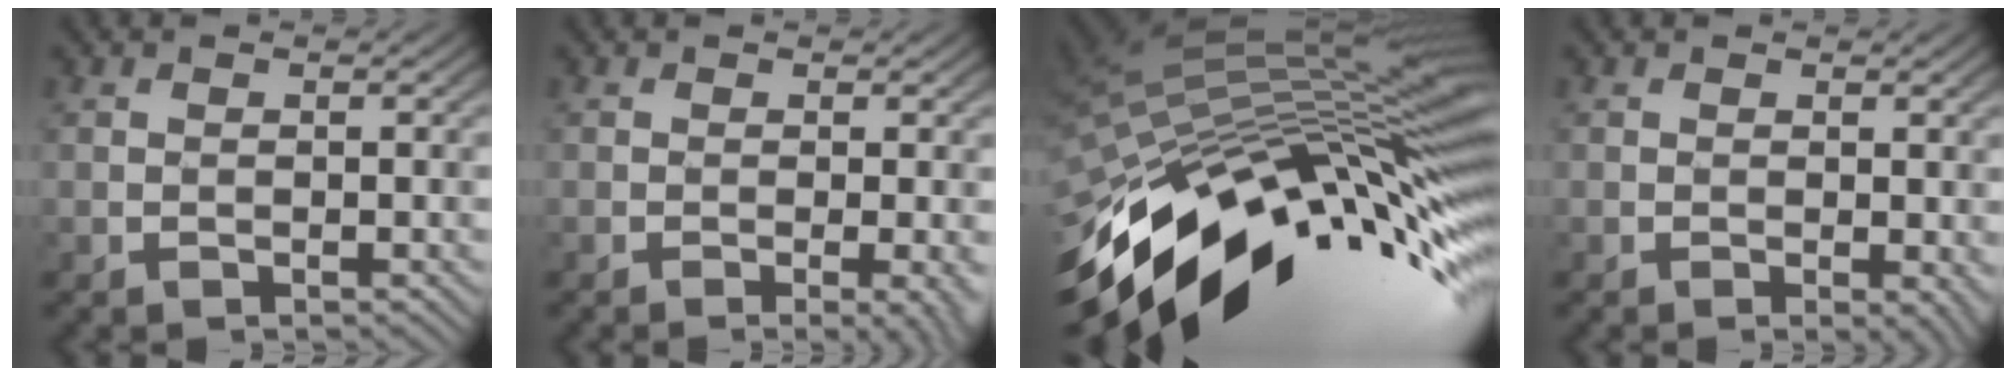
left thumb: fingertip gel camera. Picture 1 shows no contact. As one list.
[{"total": 2.9, "force": [-0.7, 0.5, 2.8], "torque": [-0.037, 0.002, -0.015]}, {"total": 18.0, "force": [-7.3, 6.4, 15.2], "torque": [-0.287, -0.001, -0.144]}, {"total": 1.3, "force": [0.0, 0.2, 1.3], "torque": [-0.017, -0.005, 0.000]}]